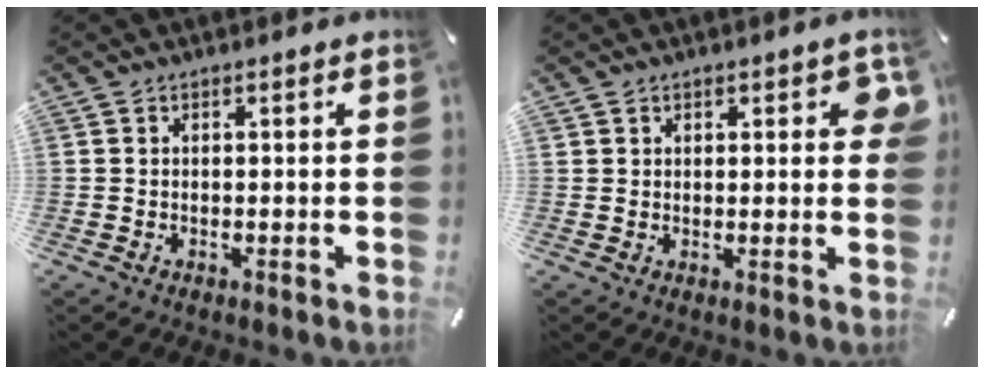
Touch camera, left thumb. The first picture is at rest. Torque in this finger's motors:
{"motor_torque": [0.58, 0.23, -0.03, -0.16, 0.02]}